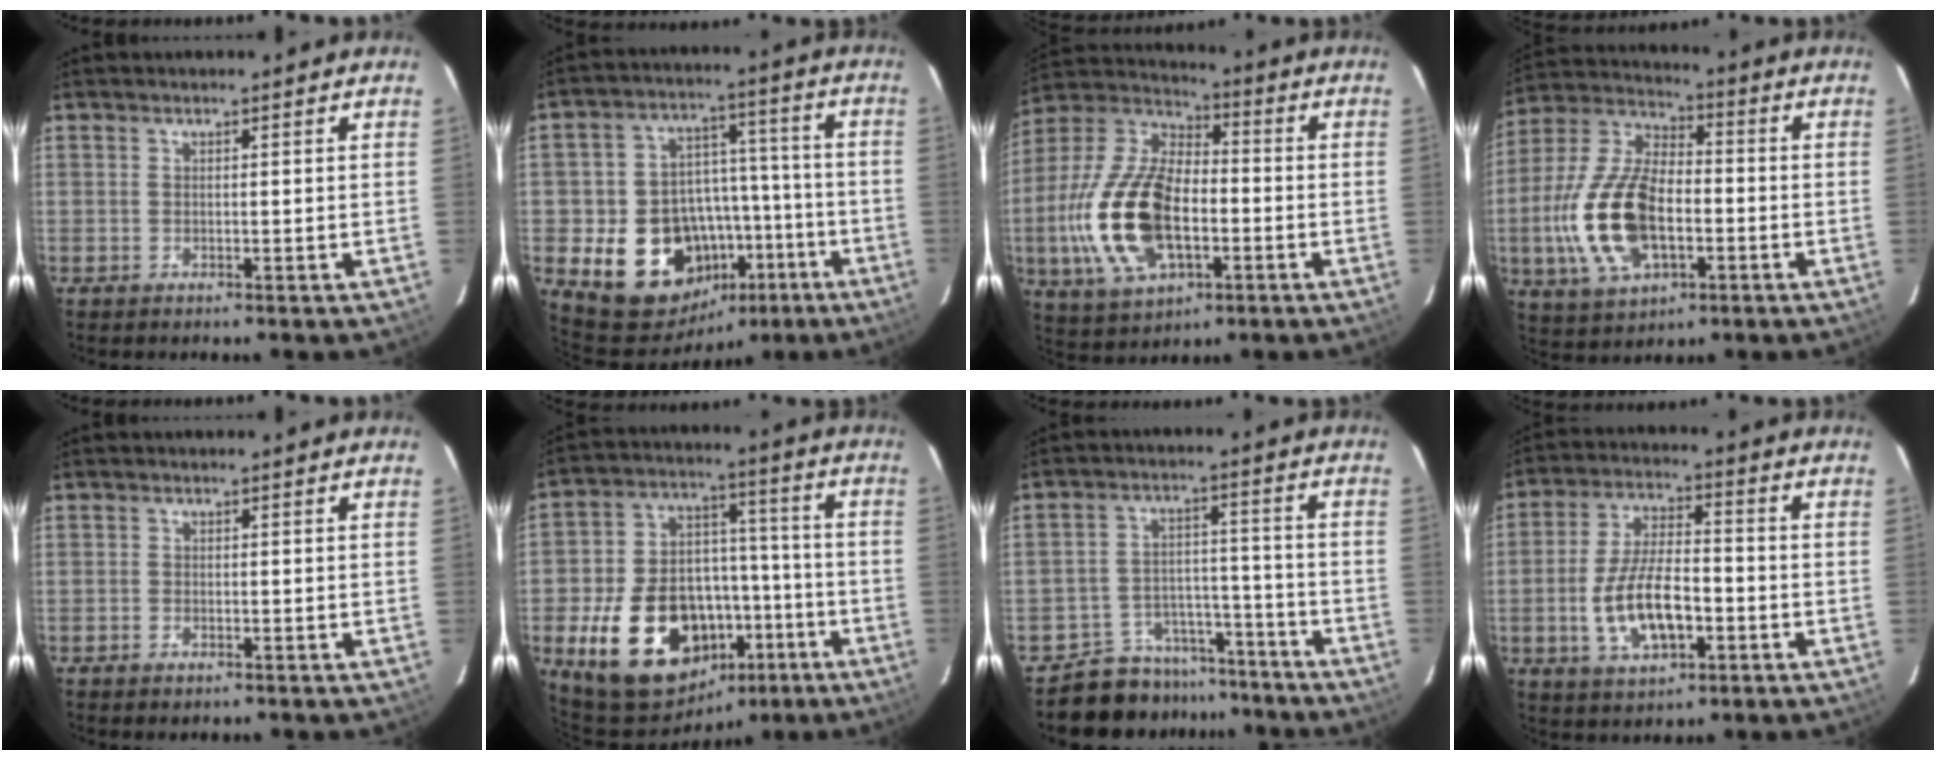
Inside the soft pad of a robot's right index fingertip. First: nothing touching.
{"total": 19.3, "force": [-8.5, 14.7, 9.1], "torque": [-0.192, 0.040, -0.094]}
{"total": 20.7, "force": [-4.8, 11.0, 16.8], "torque": [-0.370, -0.003, -0.083]}
{"total": 18.3, "force": [-4.4, 9.8, 14.7], "torque": [-0.322, 0.002, -0.075]}
{"total": 1.3, "force": [-0.9, 0.8, 0.4], "torque": [-0.011, 0.000, -0.017]}
{"total": 23.5, "force": [-11.0, 15.4, 14.0], "torque": [-0.283, 0.030, -0.144]}
{"total": 10.9, "force": [-9.4, 5.5, 0.7], "torque": [-0.024, 0.045, -0.130]}
{"total": 12.3, "force": [-3.8, 5.6, 10.3], "torque": [-0.208, 0.003, -0.060]}